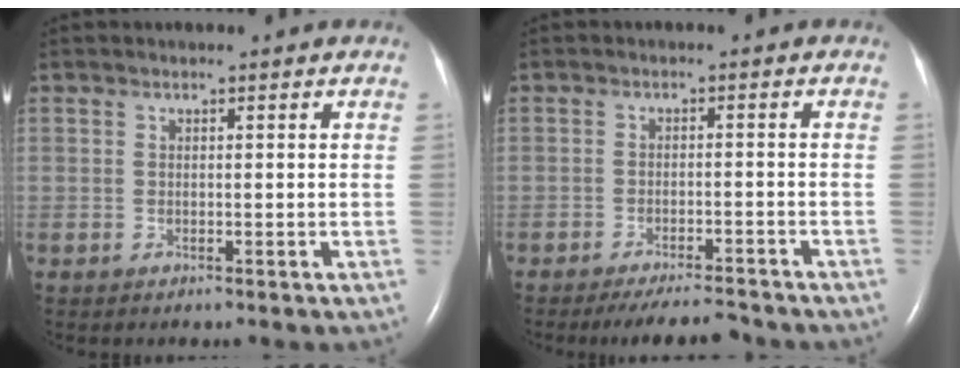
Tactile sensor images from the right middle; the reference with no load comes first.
{"total": 7.3, "force": [-6.8, 0.9, 2.5], "torque": [-0.036, -0.010, -0.099]}